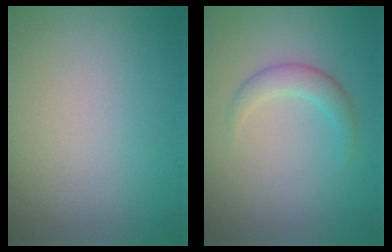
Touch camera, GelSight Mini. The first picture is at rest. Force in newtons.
{"total": 2.4, "press": 2.4, "slide": 0.1}